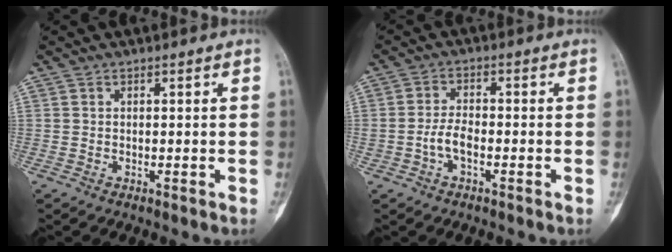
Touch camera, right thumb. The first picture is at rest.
{"total": 3.8, "force": [-1.4, 2.0, 2.9], "torque": [-0.055, 0.018, -0.029]}